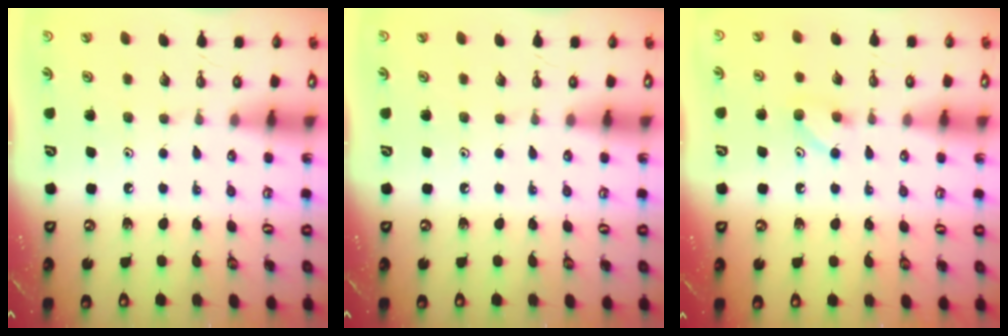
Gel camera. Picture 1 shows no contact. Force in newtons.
{"total": 0.0}
{"total": 5.2, "press": 5.2, "slide": 0.8}